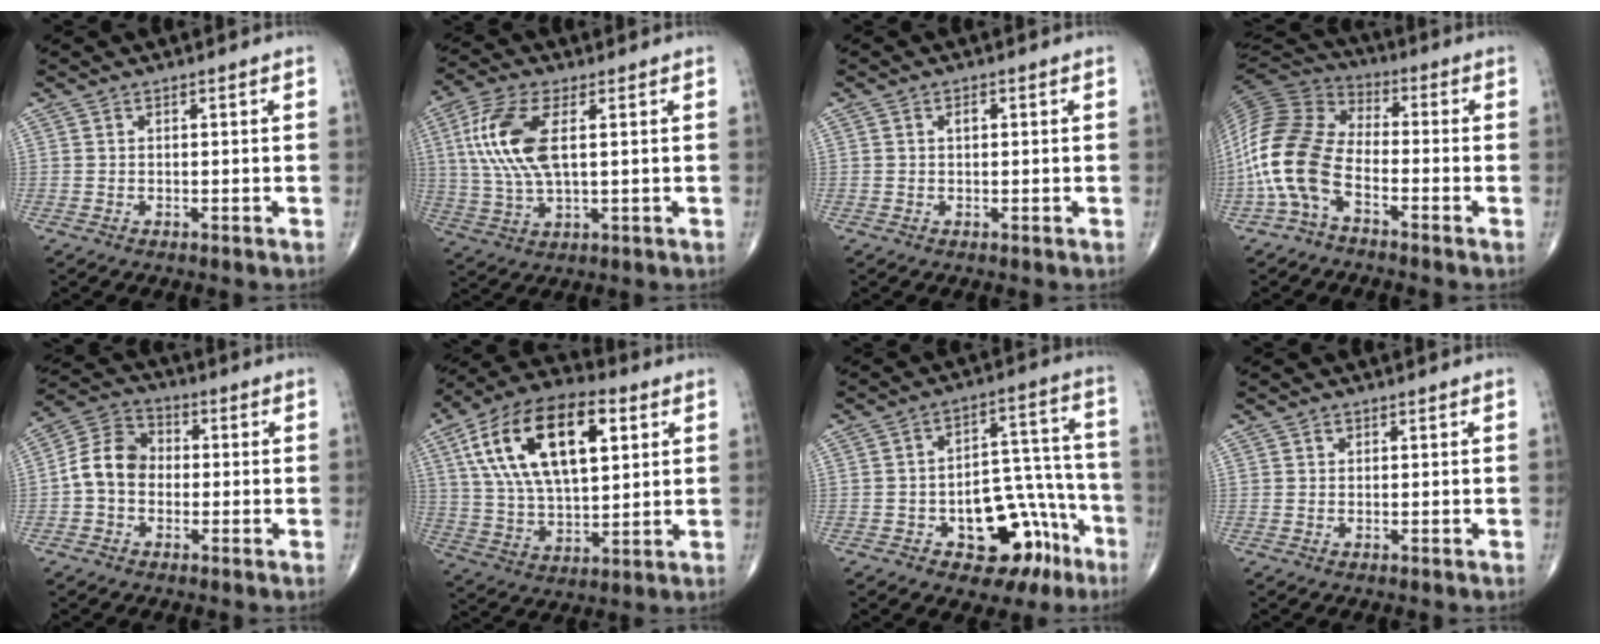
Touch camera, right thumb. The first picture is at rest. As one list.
[{"total": 12.8, "force": [2.7, 5.4, 11.3], "torque": [-0.260, 0.001, 0.055]}, {"total": 1.3, "force": [0.3, 0.8, 1.0], "torque": [-0.016, 0.002, 0.003]}, {"total": 14.6, "force": [-4.7, 8.2, 11.1], "torque": [-0.244, 0.050, -0.103]}, {"total": 8.8, "force": [-1.0, 6.9, 5.3], "torque": [-0.085, 0.033, -0.034]}, {"total": 22.8, "force": [7.5, 11.3, 18.3], "torque": [-0.316, -0.003, 0.128]}, {"total": 16.8, "force": [-7.8, 9.5, 11.4], "torque": [-0.093, 0.073, -0.100]}, {"total": 0.7, "force": [0.3, 0.6, 0.2], "torque": [0.004, 0.000, 0.005]}]